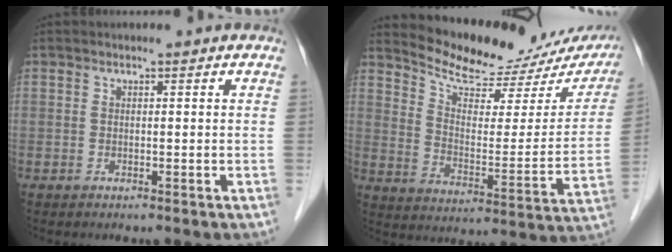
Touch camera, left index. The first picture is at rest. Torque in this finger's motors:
{"motor_torque": [0.41, -0.72, 0.20, 0.02]}